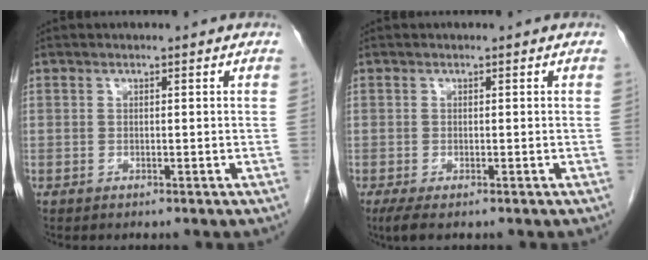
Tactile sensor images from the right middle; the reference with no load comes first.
{"total": 2.7, "force": [-1.7, 0.7, 1.9], "torque": [-0.035, -0.009, -0.027]}